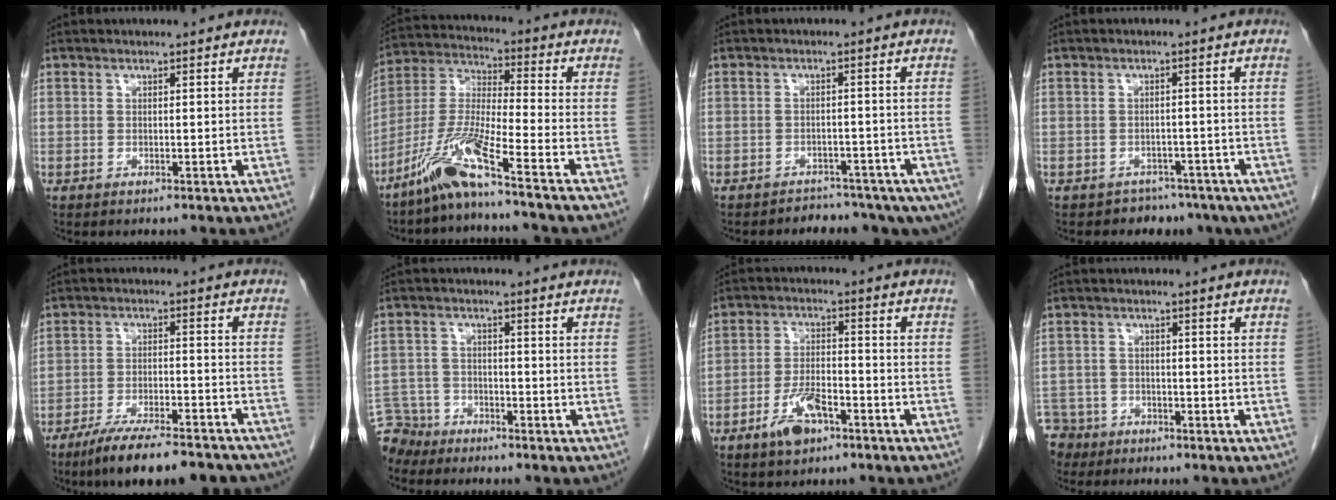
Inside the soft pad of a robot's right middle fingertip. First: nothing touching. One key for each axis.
{"total": 10.3, "fx": -7.3, "fy": -1.2, "fz": 7.1, "tx": -0.155, "ty": -0.015, "tz": -0.146}
{"total": 9.2, "fx": -7.4, "fy": 4.9, "fz": 2.2, "tx": -0.018, "ty": 0.014, "tz": -0.081}
{"total": 6.1, "fx": -4.4, "fy": 4.2, "fz": 0.4, "tx": 0.004, "ty": 0.018, "tz": -0.047}
{"total": 15.0, "fx": -12.6, "fy": 2.6, "fz": 7.7, "tx": -0.110, "ty": -0.001, "tz": -0.191}
{"total": 6.2, "fx": -5.6, "fy": 2.7, "fz": -0.4, "tx": 0.005, "ty": -0.005, "tz": -0.106}
{"total": 6.4, "fx": -3.8, "fy": 2.6, "fz": 4.4, "tx": -0.092, "ty": 0.004, "tz": -0.068}
{"total": 7.1, "fx": -5.4, "fy": 4.5, "fz": 0.4, "tx": -0.020, "ty": -0.002, "tz": -0.095}